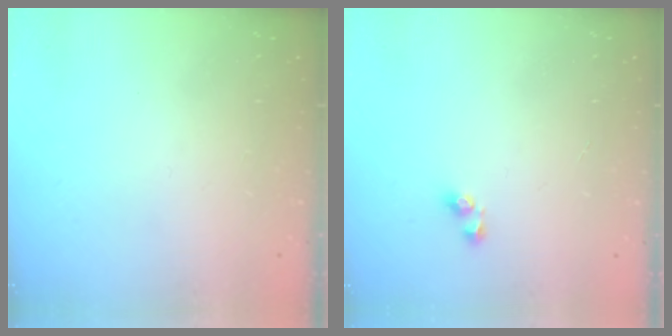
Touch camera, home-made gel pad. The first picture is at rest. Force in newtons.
{"total": 2.2, "press": 1.9, "slide": 1.1}